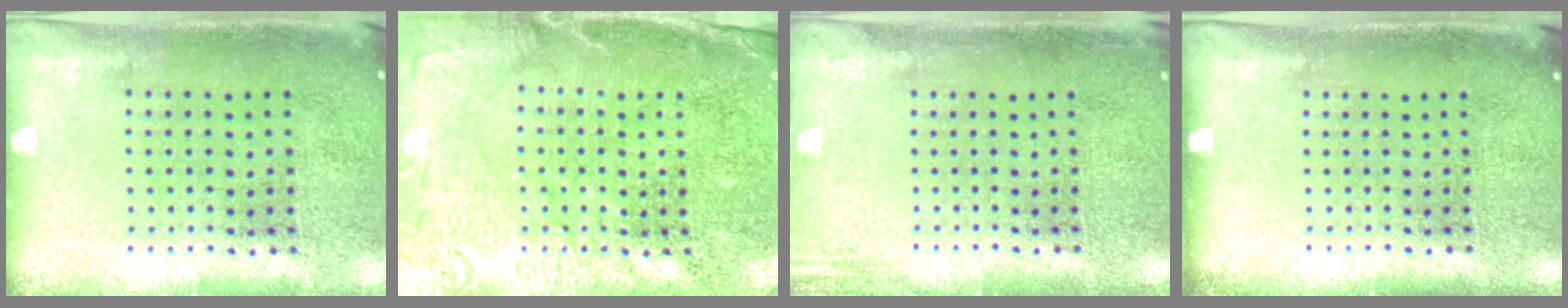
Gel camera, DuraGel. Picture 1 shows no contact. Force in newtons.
{"total": 3.5, "press": 3.5, "slide": 0.7}
{"total": 1.8, "press": 1.8, "slide": 0.2}
{"total": 0.0}